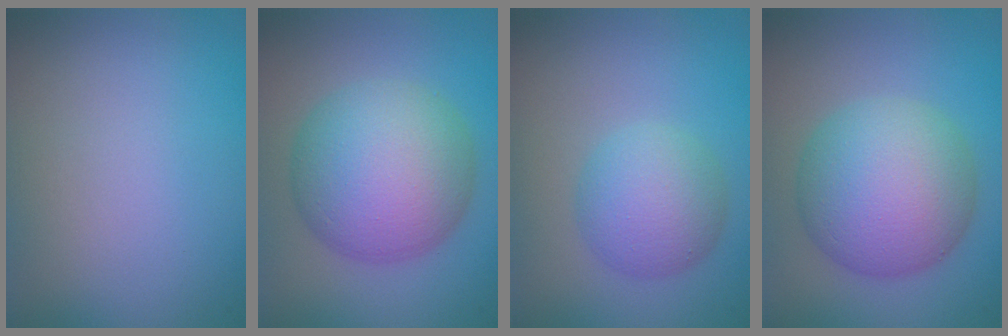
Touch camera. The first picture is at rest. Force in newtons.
{"total": 9.2, "press": 9.2, "slide": 0.3}
{"total": 4.1, "press": 4.1, "slide": 0.1}
{"total": 8.4, "press": 8.4, "slide": 0.1}